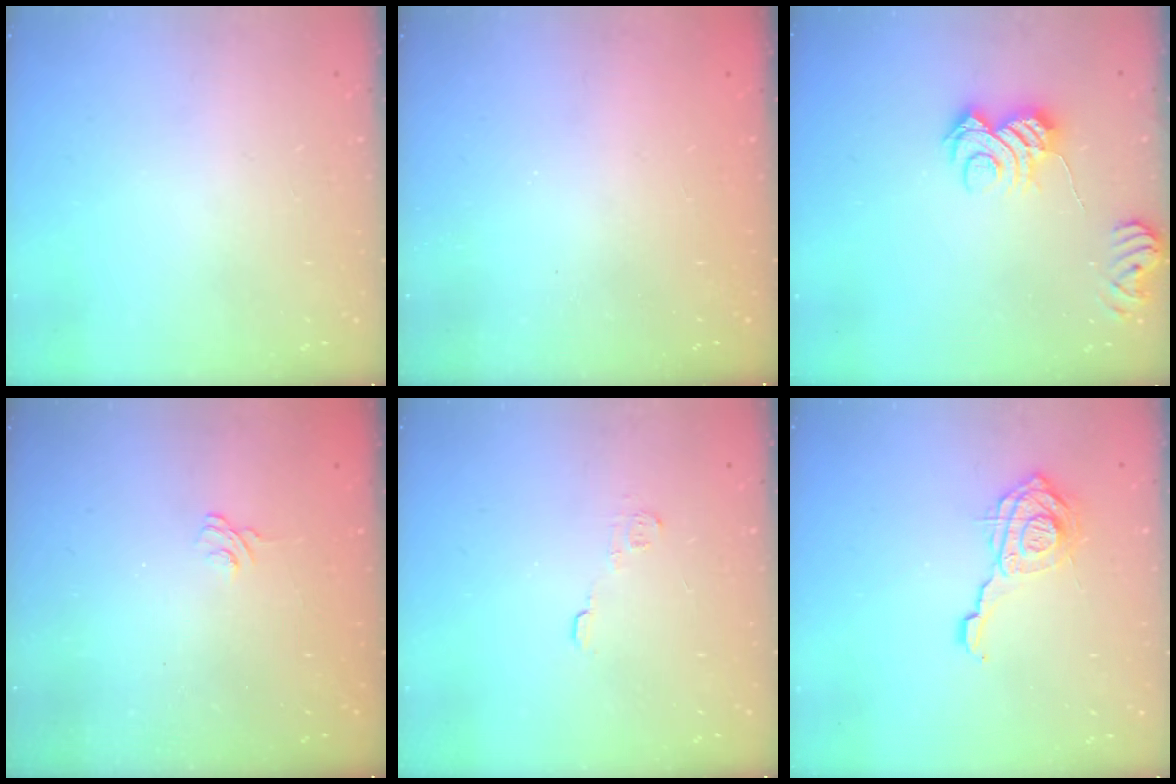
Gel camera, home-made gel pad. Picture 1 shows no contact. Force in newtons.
{"total": 2.5, "press": 2.4, "slide": 0.8}
{"total": 7.7, "press": 7.7, "slide": 0.4}
{"total": 2.5, "press": 2.1, "slide": 1.3}
{"total": 4.8, "press": 4.8, "slide": 0.4}
{"total": 13.5, "press": 13.4, "slide": 1.9}